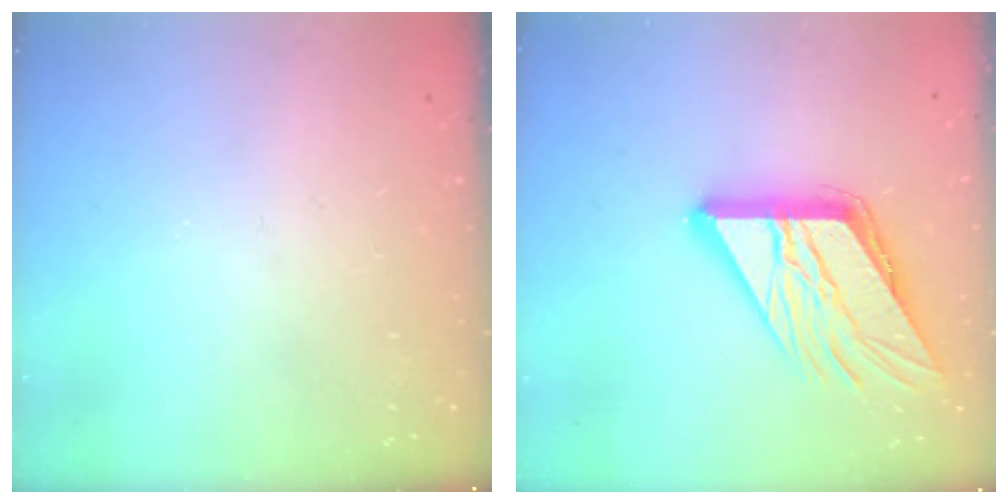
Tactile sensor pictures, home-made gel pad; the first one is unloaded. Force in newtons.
{"total": 15.8, "press": 15.7, "slide": 1.5}